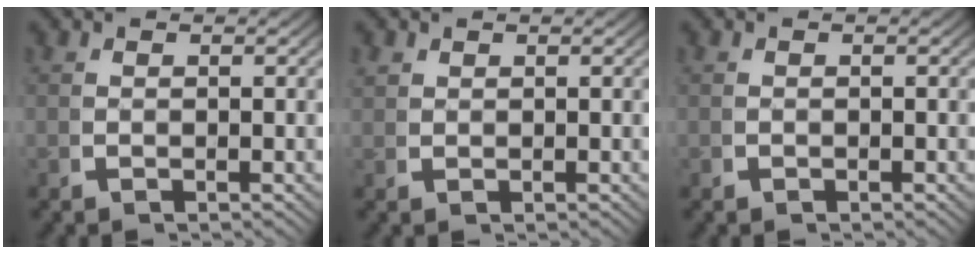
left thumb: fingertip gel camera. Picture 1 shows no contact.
{"total": 1.0, "force": [0.9, 0.5, 0.2], "torque": [-0.005, 0.000, 0.022]}
{"total": 0.0}